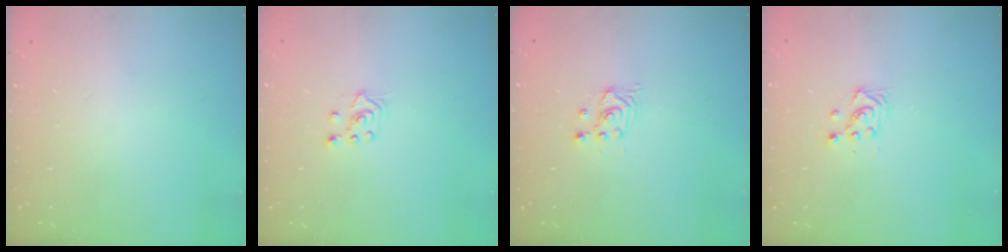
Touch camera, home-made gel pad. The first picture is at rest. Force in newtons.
{"total": 3.0, "press": 2.9, "slide": 0.7}
{"total": 2.4, "press": 2.3, "slide": 0.2}
{"total": 3.0, "press": 2.9, "slide": 0.8}